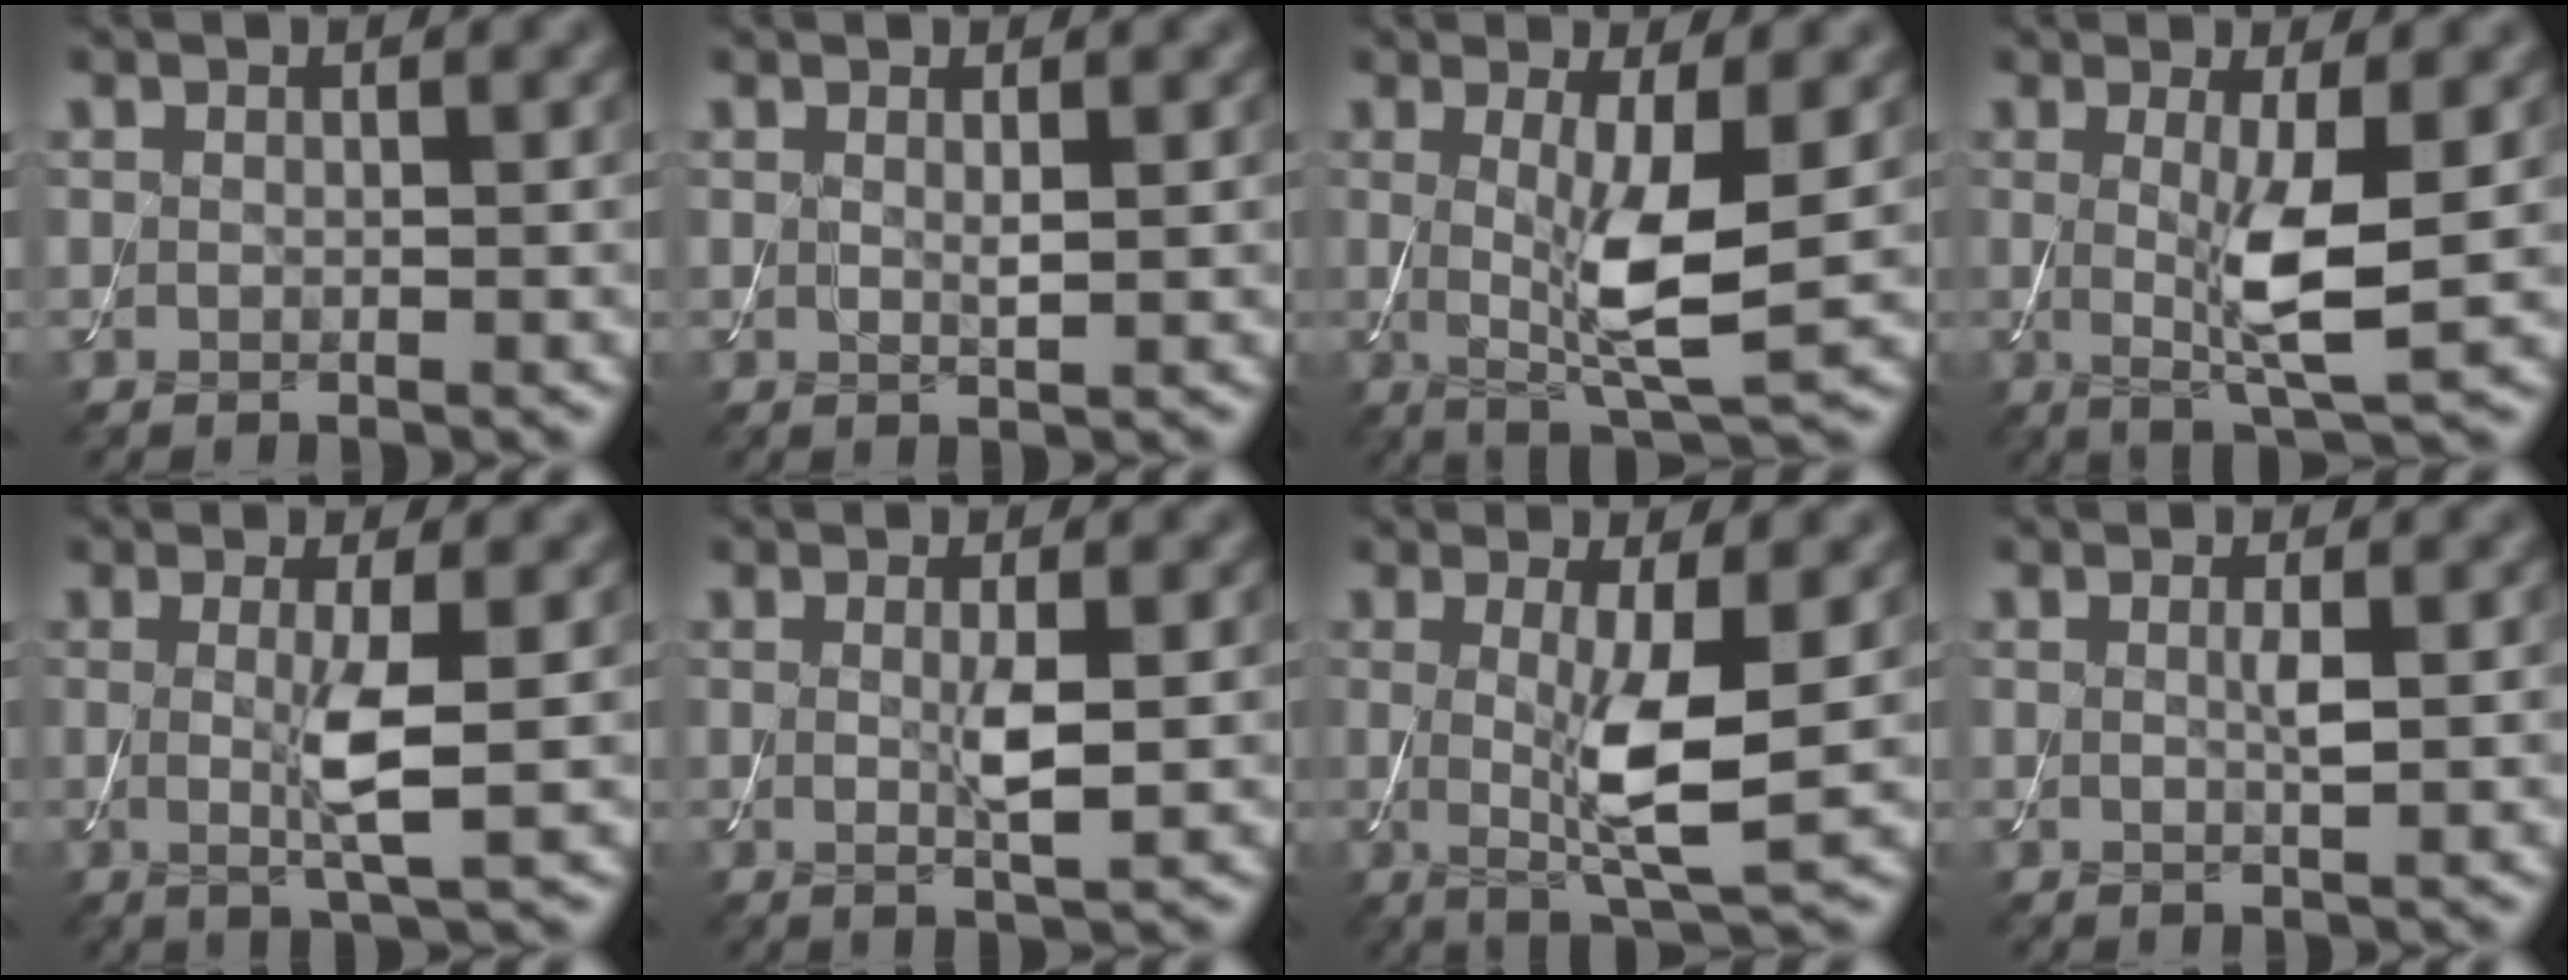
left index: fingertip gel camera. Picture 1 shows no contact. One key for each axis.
{"total": 0.7, "fx": 0.3, "fy": 0.1, "fz": 0.6, "tx": -0.014, "ty": -0.003, "tz": 0.006}
{"total": 6.1, "fx": 0.1, "fy": 1.3, "fz": 6.0, "tx": -0.108, "ty": -0.014, "tz": 0.005}
{"total": 5.0, "fx": 0.1, "fy": 0.8, "fz": 4.9, "tx": -0.093, "ty": -0.014, "tz": 0.003}
{"total": 3.4, "fx": 0.0, "fy": 0.4, "fz": 3.4, "tx": -0.069, "ty": -0.009, "tz": -0.001}
{"total": 2.3, "fx": 0.1, "fy": 0.3, "fz": 2.3, "tx": -0.047, "ty": -0.004, "tz": 0.003}
{"total": 5.7, "fx": 0.1, "fy": 1.0, "fz": 5.6, "tx": -0.103, "ty": -0.014, "tz": 0.003}
{"total": 1.1, "fx": 0.2, "fy": 0.1, "fz": 1.1, "tx": -0.022, "ty": 0.000, "tz": 0.001}